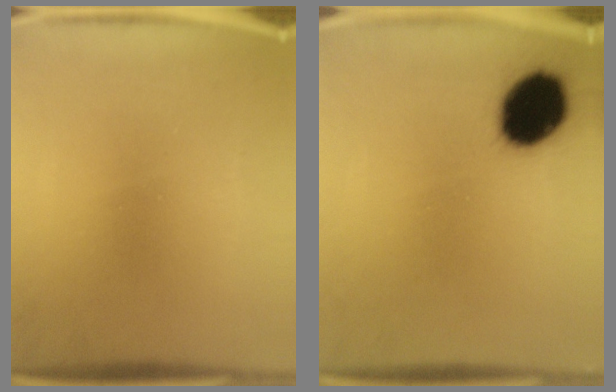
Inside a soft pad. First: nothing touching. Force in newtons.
{"total": 14.3}